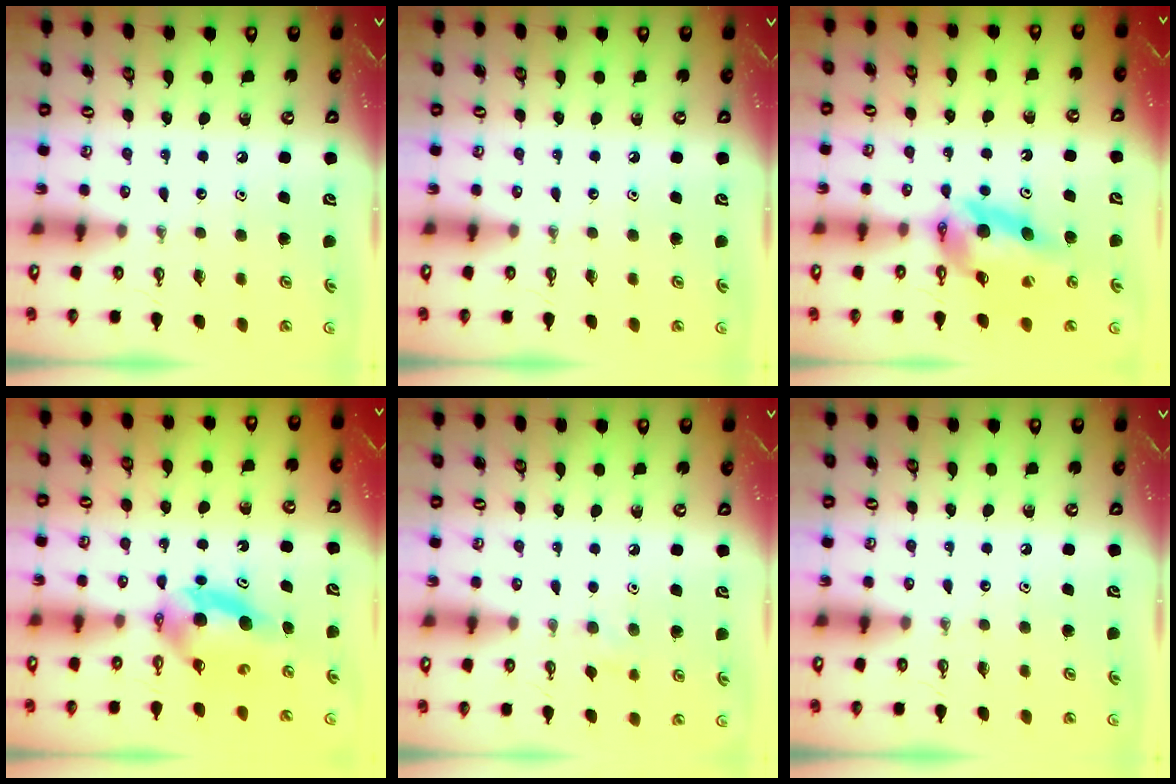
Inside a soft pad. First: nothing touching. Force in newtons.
{"total": 0.0}
{"total": 13.1, "press": 13.1, "slide": 1.2}
{"total": 6.1, "press": 5.9, "slide": 1.6}
{"total": 5.3, "press": 5.1, "slide": 1.4}
{"total": 0.0}